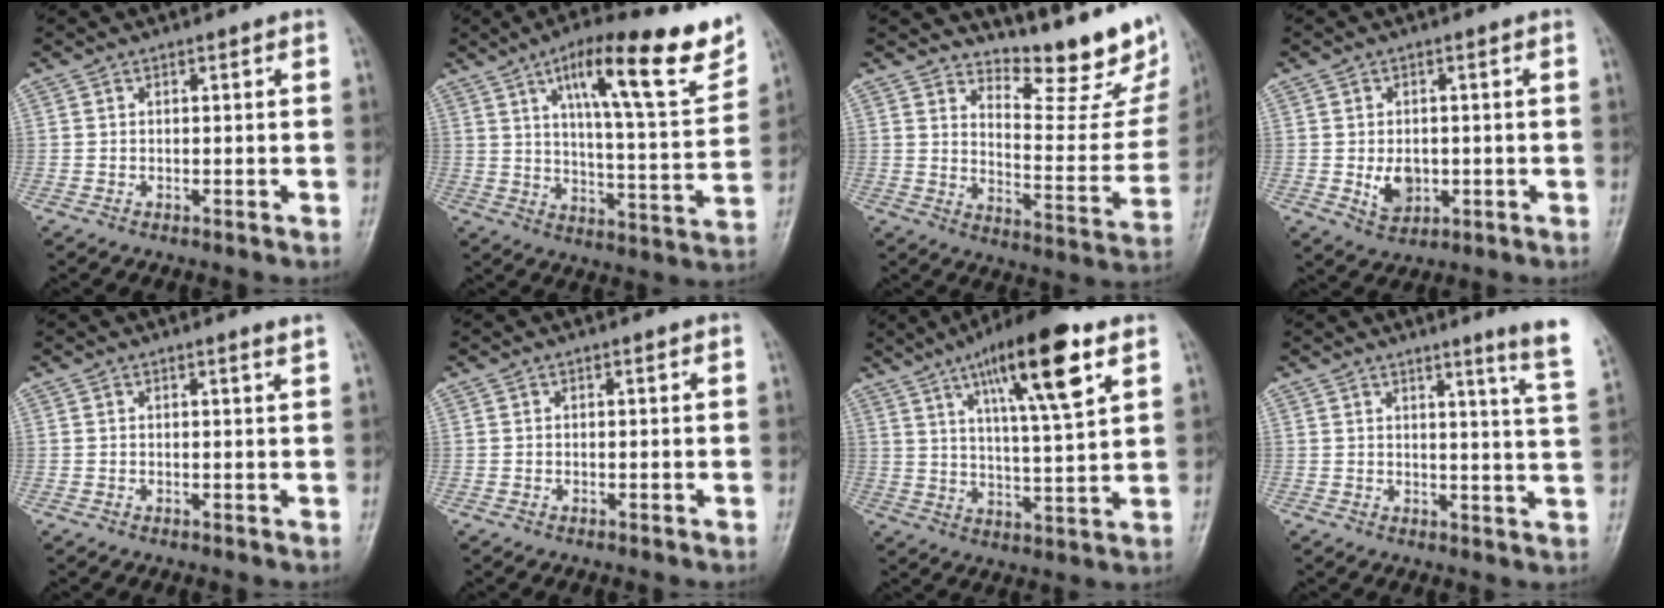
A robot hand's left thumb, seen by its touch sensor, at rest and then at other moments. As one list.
[{"total": 20.1, "force": [11.7, 4.5, 15.8], "torque": [-0.201, -0.045, 0.178]}, {"total": 16.1, "force": [13.5, 4.0, 7.7], "torque": [-0.070, -0.128, 0.183]}, {"total": 5.1, "force": [-0.7, 3.8, 3.4], "torque": [-0.040, -0.004, -0.004]}, {"total": 0.9, "force": [0.7, -0.3, 0.5], "torque": [-0.018, -0.008, 0.012]}, {"total": 0.0}, {"total": 16.5, "force": [8.3, 3.5, 13.8], "torque": [-0.213, -0.028, 0.135]}, {"total": 8.4, "force": [5.8, -0.9, 6.0], "torque": [-0.072, -0.043, 0.059]}]